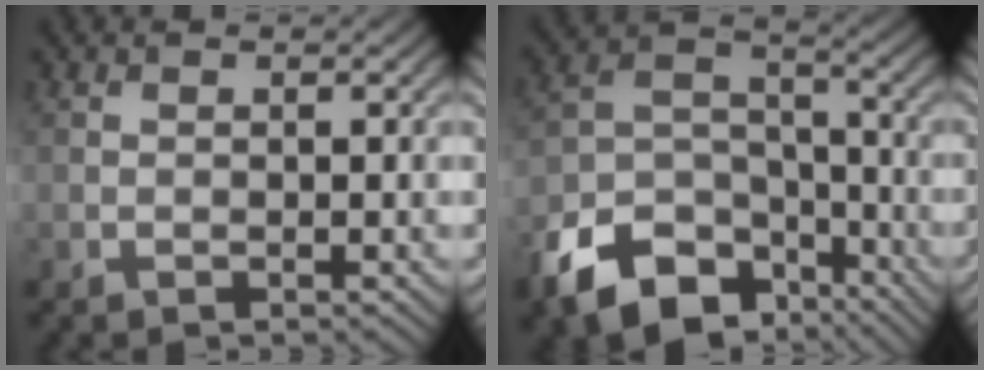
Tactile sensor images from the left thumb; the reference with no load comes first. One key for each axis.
{"total": 13.0, "fx": -8.2, "fy": 7.7, "fz": 6.6, "tx": -0.147, "ty": -0.028, "tz": -0.152}